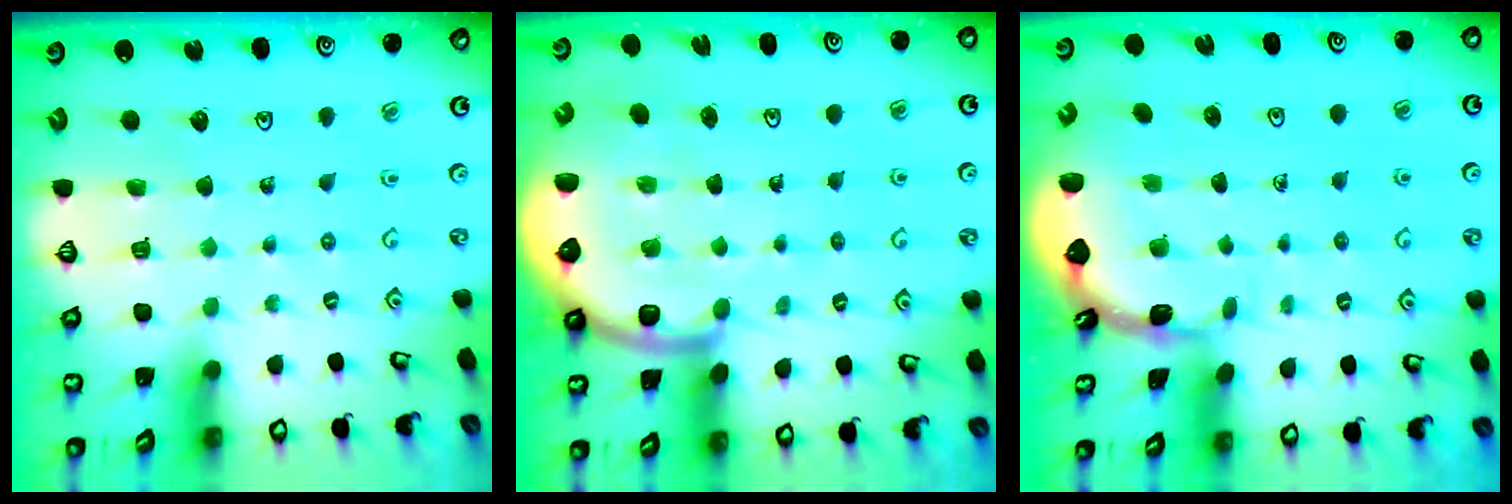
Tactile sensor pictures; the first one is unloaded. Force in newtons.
{"total": 8.0, "press": 7.8, "slide": 2.0}
{"total": 1.3, "press": 1.3, "slide": 0.1}